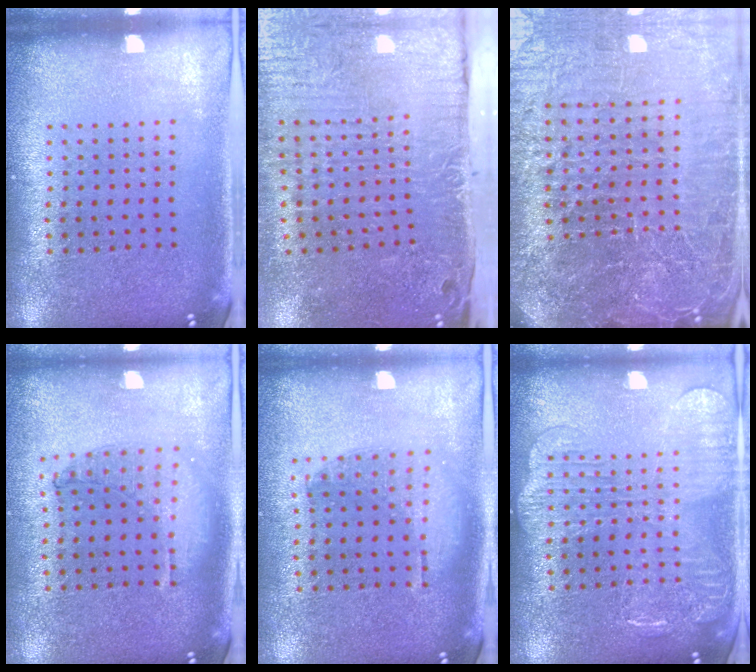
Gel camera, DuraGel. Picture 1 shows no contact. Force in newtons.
{"total": 5.4, "press": 4.4, "slide": 3.1}
{"total": 7.5, "press": 6.5, "slide": 3.9}
{"total": 0.9, "press": 0.9, "slide": 0.3}
{"total": 1.0, "press": 0.9, "slide": 0.4}
{"total": 2.0, "press": 2.0, "slide": 0.4}